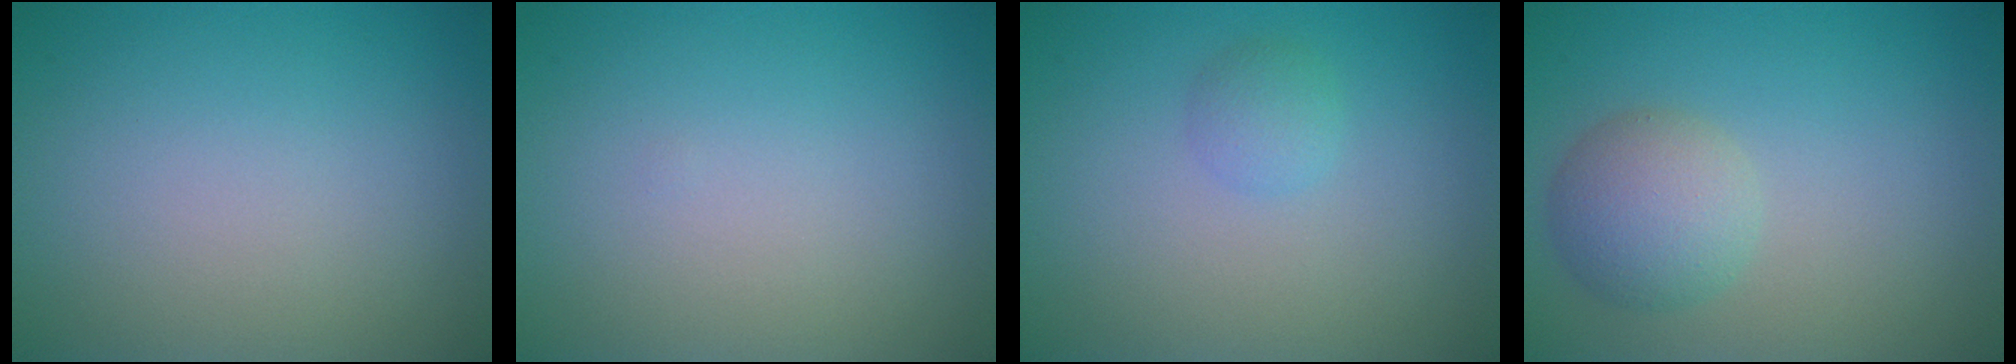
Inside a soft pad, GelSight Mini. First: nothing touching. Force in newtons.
{"total": 0.0}
{"total": 1.3, "press": 1.3, "slide": 0.0}
{"total": 2.8, "press": 2.8, "slide": 0.3}